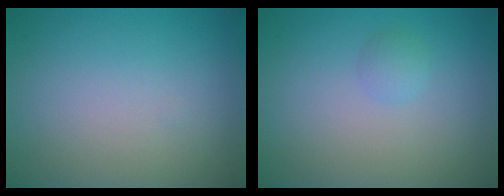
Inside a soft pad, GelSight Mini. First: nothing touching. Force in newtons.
{"total": 0.9, "press": 0.8, "slide": 0.1}